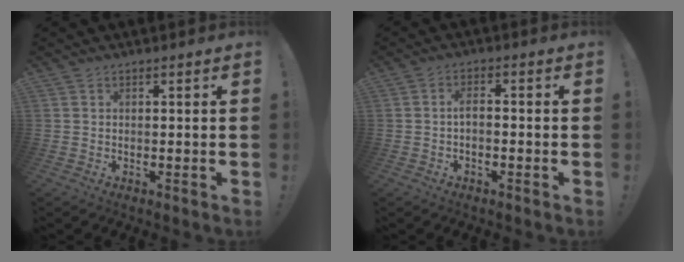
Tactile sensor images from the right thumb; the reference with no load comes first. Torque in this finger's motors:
{"motor_torque": [-0.11, 0.00, -0.06, 0.33, 0.12]}